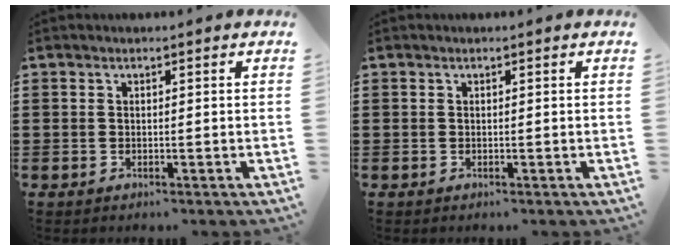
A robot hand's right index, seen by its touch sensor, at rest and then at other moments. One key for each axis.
{"total": 0.0}